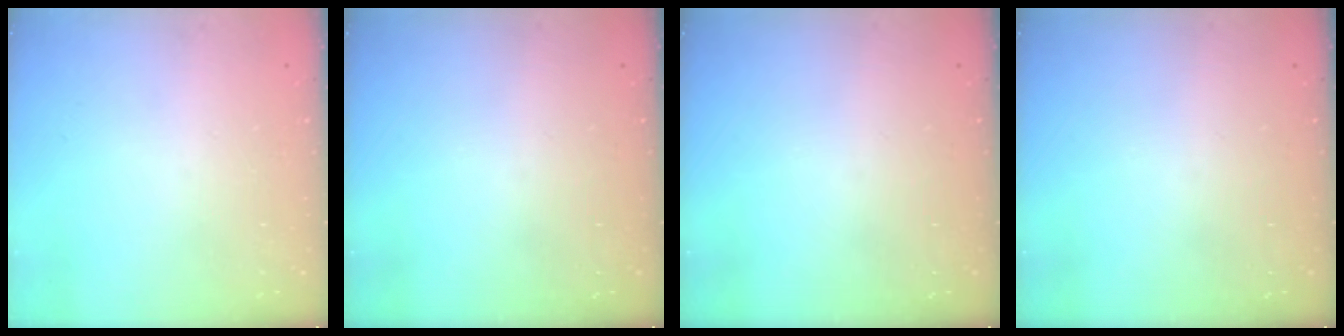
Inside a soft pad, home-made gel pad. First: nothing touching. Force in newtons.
{"total": 0.0}
{"total": 0.0}
{"total": 0.0}